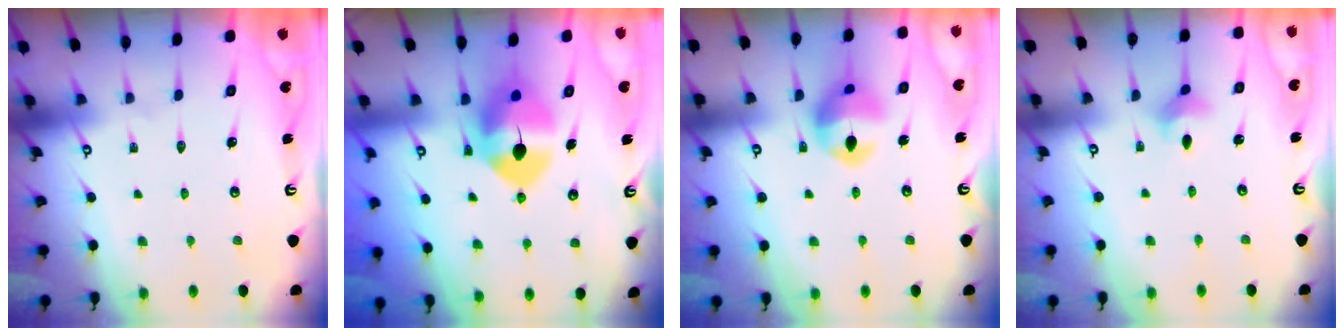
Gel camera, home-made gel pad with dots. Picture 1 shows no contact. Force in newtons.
{"total": 10.8, "press": 10.6, "slide": 1.8}
{"total": 12.7, "press": 12.6, "slide": 1.5}
{"total": 2.9, "press": 2.9, "slide": 0.4}